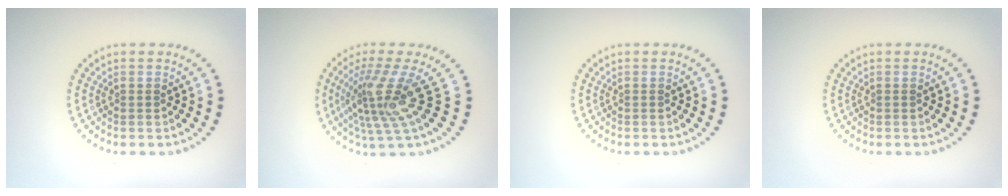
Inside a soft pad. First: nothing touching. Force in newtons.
{"total": 4.6, "press": 3.0, "slide": 3.5}
{"total": 0.0}
{"total": 0.0}